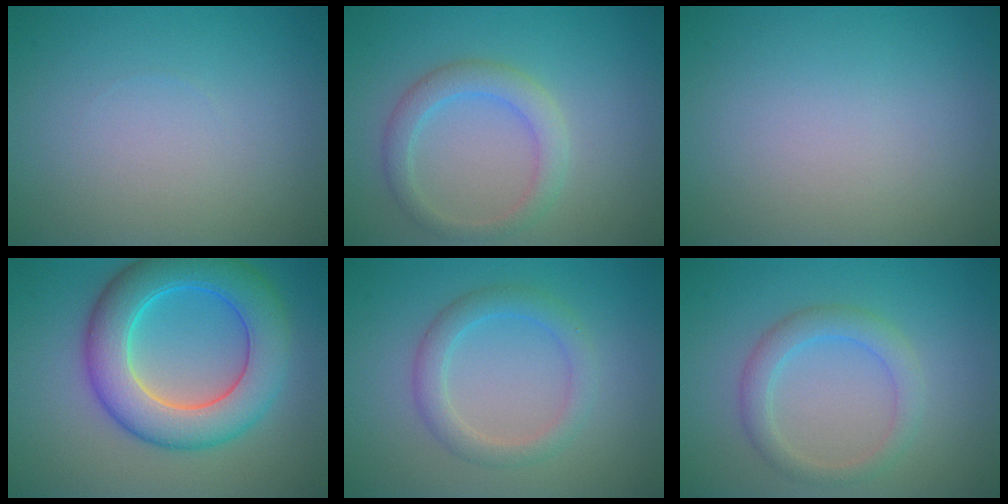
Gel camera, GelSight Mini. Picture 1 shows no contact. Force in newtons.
{"total": 2.9, "press": 2.9, "slide": 0.3}
{"total": 0.0}
{"total": 8.9, "press": 8.9, "slide": 0.1}
{"total": 2.9, "press": 2.9, "slide": 0.3}
{"total": 2.8, "press": 2.8, "slide": 0.2}